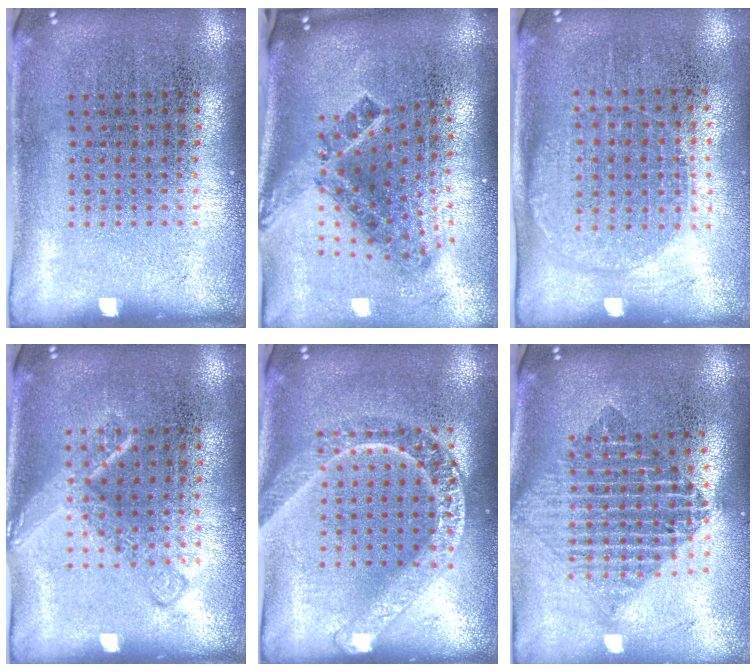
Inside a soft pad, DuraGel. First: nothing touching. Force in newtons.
{"total": 2.2, "press": 1.3, "slide": 1.7}
{"total": 1.4, "press": 1.2, "slide": 0.6}
{"total": 2.2, "press": 2.2, "slide": 0.3}
{"total": 1.8, "press": 1.8, "slide": 0.2}
{"total": 2.0, "press": 1.7, "slide": 1.1}